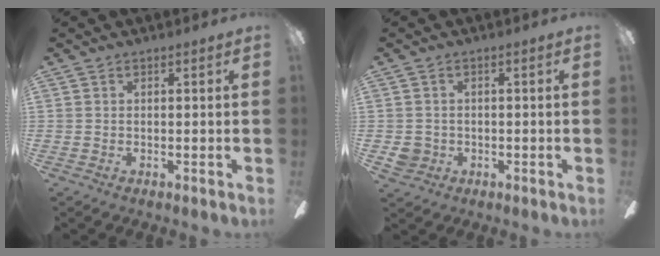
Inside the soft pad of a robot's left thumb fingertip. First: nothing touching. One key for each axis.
{"total": 3.3, "fx": -0.6, "fy": 3.1, "fz": 0.9, "tx": -0.019, "ty": 0.008, "tz": -0.009}